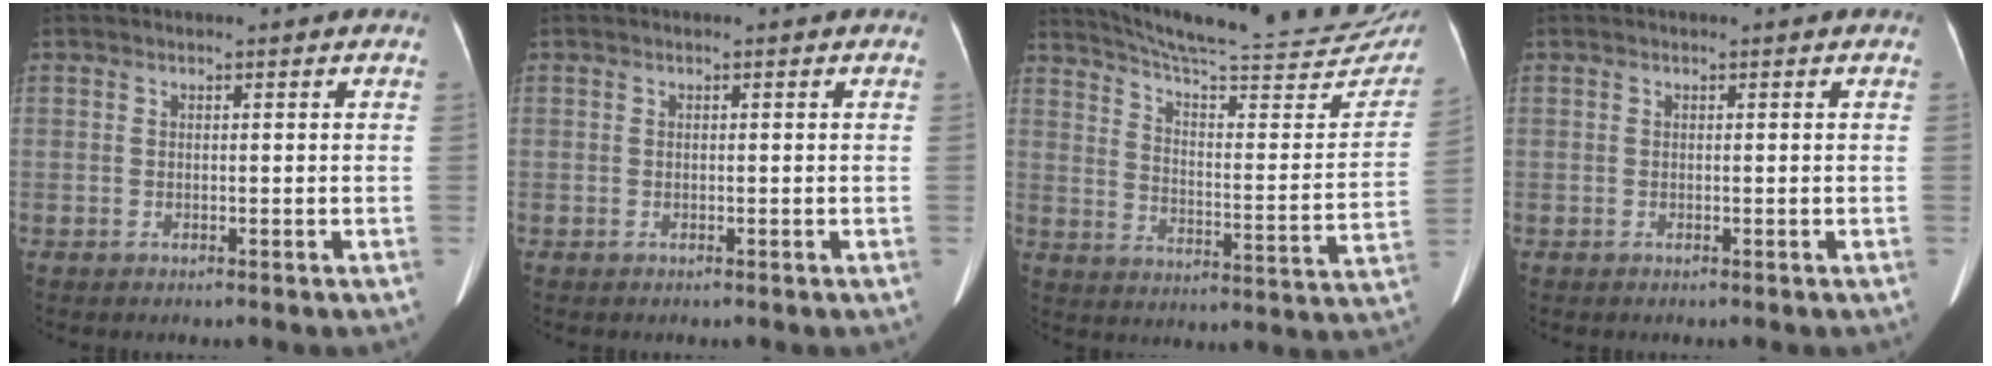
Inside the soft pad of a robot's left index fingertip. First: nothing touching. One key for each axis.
{"total": 0.0}
{"total": 27.3, "fx": 24.5, "fy": 2.5, "fz": 11.8, "tx": -0.176, "ty": -0.070, "tz": 0.315}
{"total": 0.0}